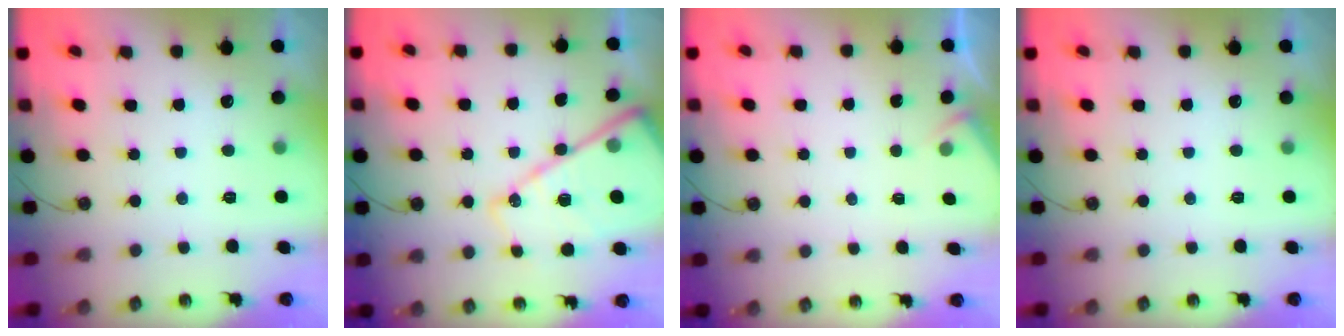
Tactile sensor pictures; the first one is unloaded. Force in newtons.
{"total": 18.7, "press": 18.6, "slide": 2.0}
{"total": 2.2, "press": 2.2, "slide": 0.4}
{"total": 0.0}